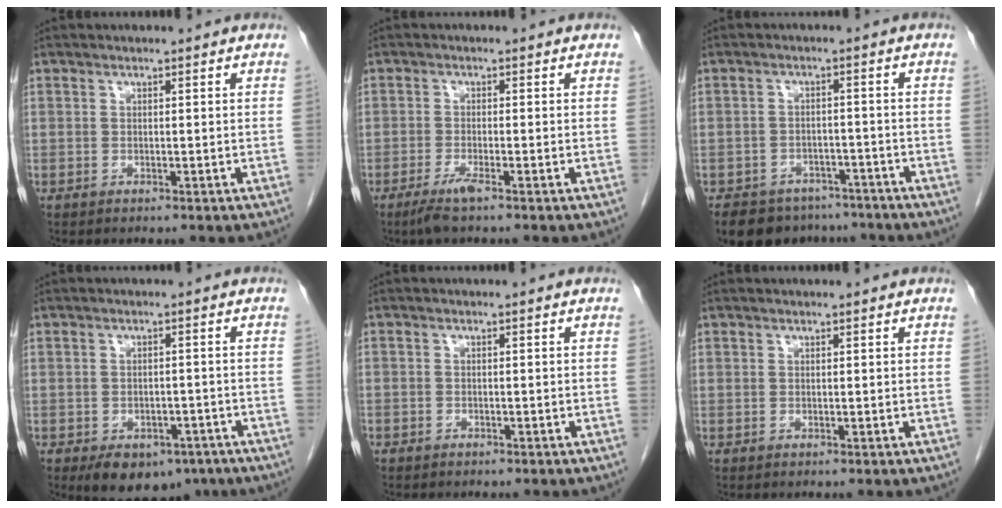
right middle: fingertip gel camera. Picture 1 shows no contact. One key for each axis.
{"total": 2.8, "fx": -1.9, "fy": -0.2, "fz": 2.0, "tx": -0.045, "ty": -0.008, "tz": -0.041}
{"total": 11.0, "fx": -9.0, "fy": 5.8, "fz": 2.5, "tx": -0.035, "ty": 0.006, "tz": -0.118}
{"total": 10.0, "fx": -6.5, "fy": 5.8, "fz": 4.9, "tx": -0.069, "ty": 0.006, "tz": -0.088}
{"total": 1.7, "fx": -1.3, "fy": 1.0, "fz": 0.3, "tx": -0.012, "ty": 0.002, "tz": -0.021}
{"total": 0.0}